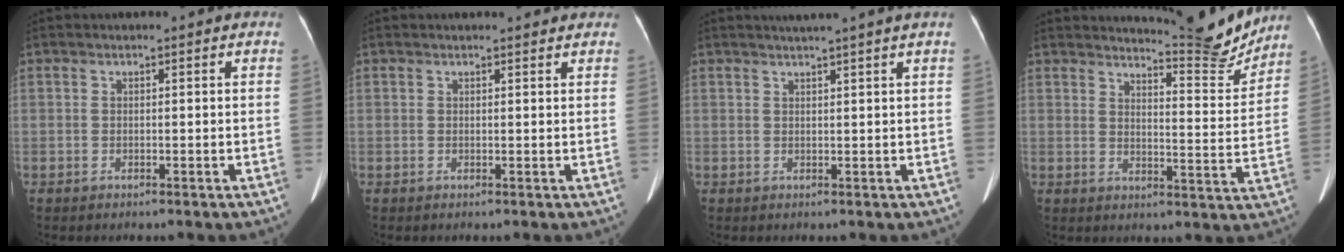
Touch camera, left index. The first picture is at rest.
{"total": 2.1, "force": [2.0, 0.4, 0.4], "torque": [-0.012, 0.001, 0.020]}
{"total": 4.0, "force": [3.3, -1.2, 2.0], "torque": [-0.024, 0.011, 0.045]}
{"total": 10.0, "force": [9.9, 0.0, 1.4], "torque": [-0.022, -0.048, 0.126]}